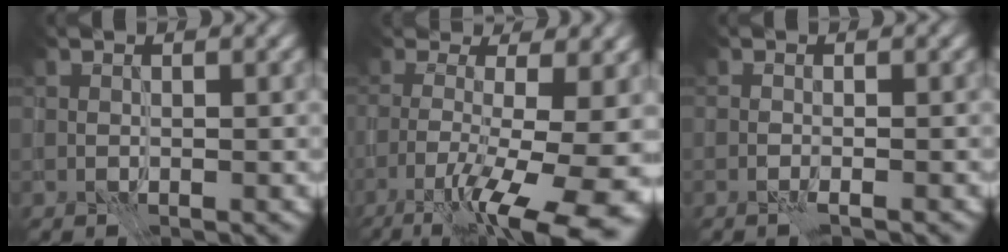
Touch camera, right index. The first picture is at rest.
{"total": 13.3, "force": [-4.0, 3.7, 12.1], "torque": [-0.152, 0.010, -0.055]}
{"total": 0.7, "force": [-0.7, -0.2, 0.1], "torque": [-0.002, 0.000, -0.013]}